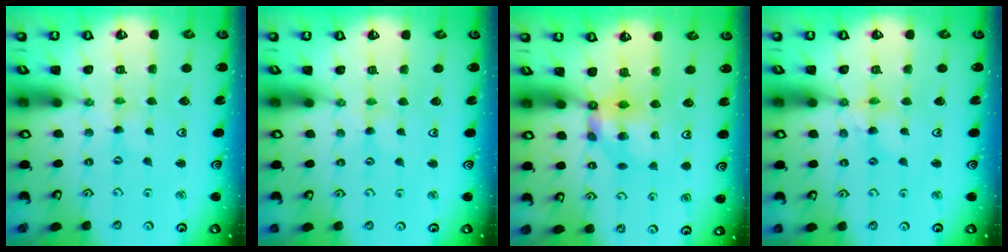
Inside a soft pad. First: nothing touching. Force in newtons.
{"total": 2.1, "press": 2.1, "slide": 0.2}
{"total": 6.6, "press": 6.6, "slide": 0.3}
{"total": 4.9, "press": 4.9, "slide": 0.5}